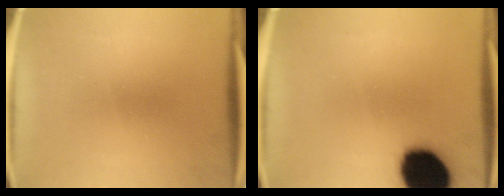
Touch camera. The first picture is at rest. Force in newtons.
{"total": 19.7}